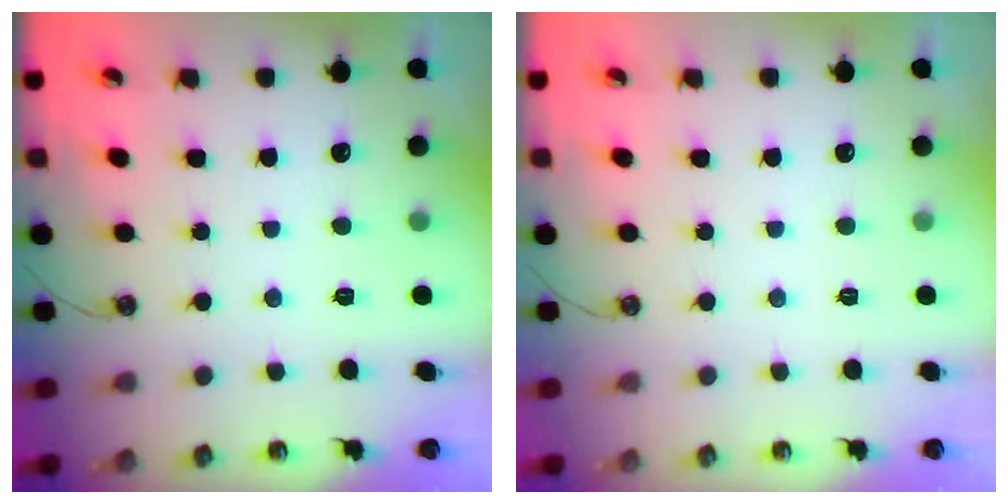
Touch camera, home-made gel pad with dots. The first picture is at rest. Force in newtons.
{"total": 0.0}